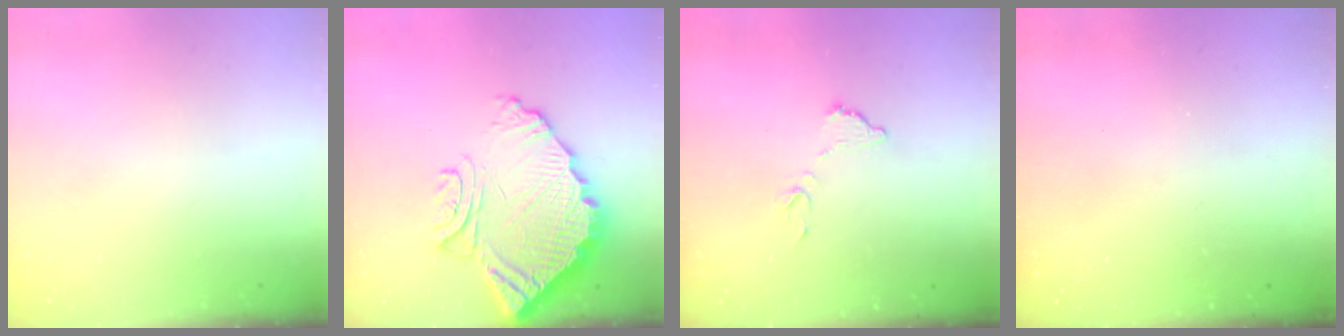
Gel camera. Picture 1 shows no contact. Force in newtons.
{"total": 16.9, "press": 16.8, "slide": 1.4}
{"total": 7.3, "press": 7.3, "slide": 0.5}
{"total": 3.3, "press": 3.3, "slide": 0.1}